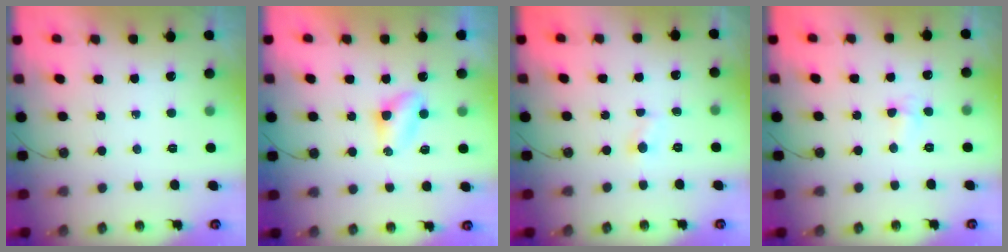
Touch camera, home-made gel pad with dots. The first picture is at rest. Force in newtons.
{"total": 3.8, "press": 3.8, "slide": 0.5}
{"total": 2.9, "press": 2.9, "slide": 0.3}
{"total": 3.8, "press": 3.7, "slide": 0.7}